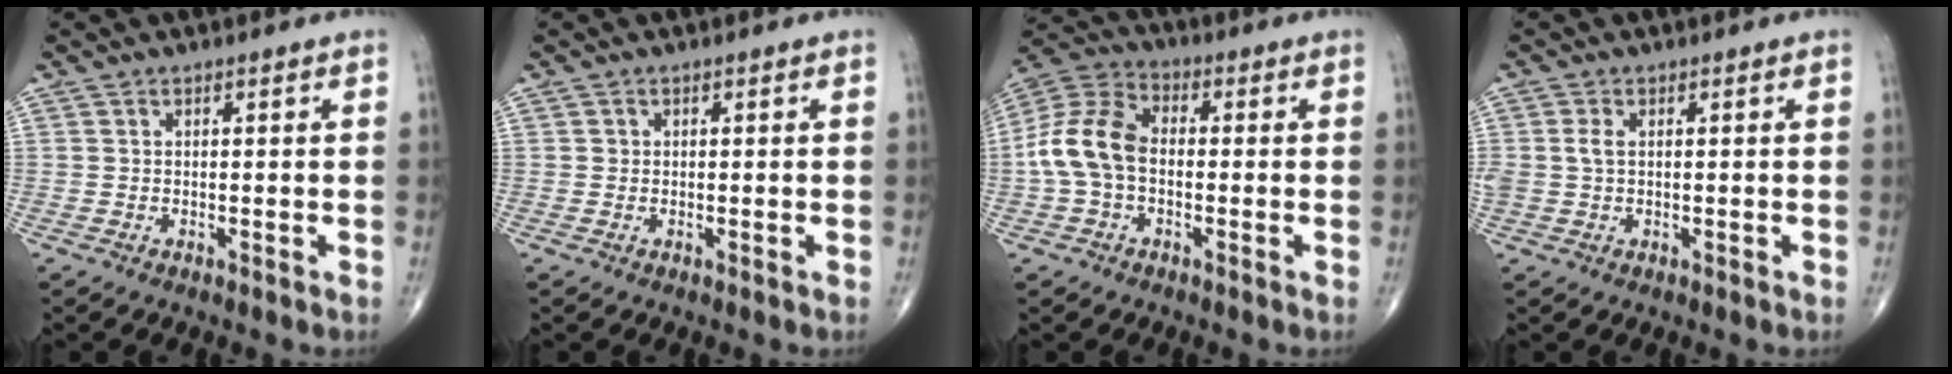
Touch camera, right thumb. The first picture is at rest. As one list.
[{"total": 0.5, "force": [0.0, 0.5, 0.1], "torque": [0.002, 0.002, 0.000]}, {"total": 11.7, "force": [-1.2, 7.7, 8.7], "torque": [-0.174, 0.034, -0.035]}, {"total": 2.4, "force": [0.2, 1.5, 1.8], "torque": [-0.050, 0.004, 0.004]}]